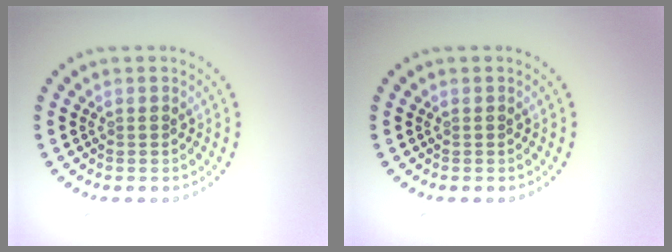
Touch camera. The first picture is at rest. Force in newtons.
{"total": 0.0}